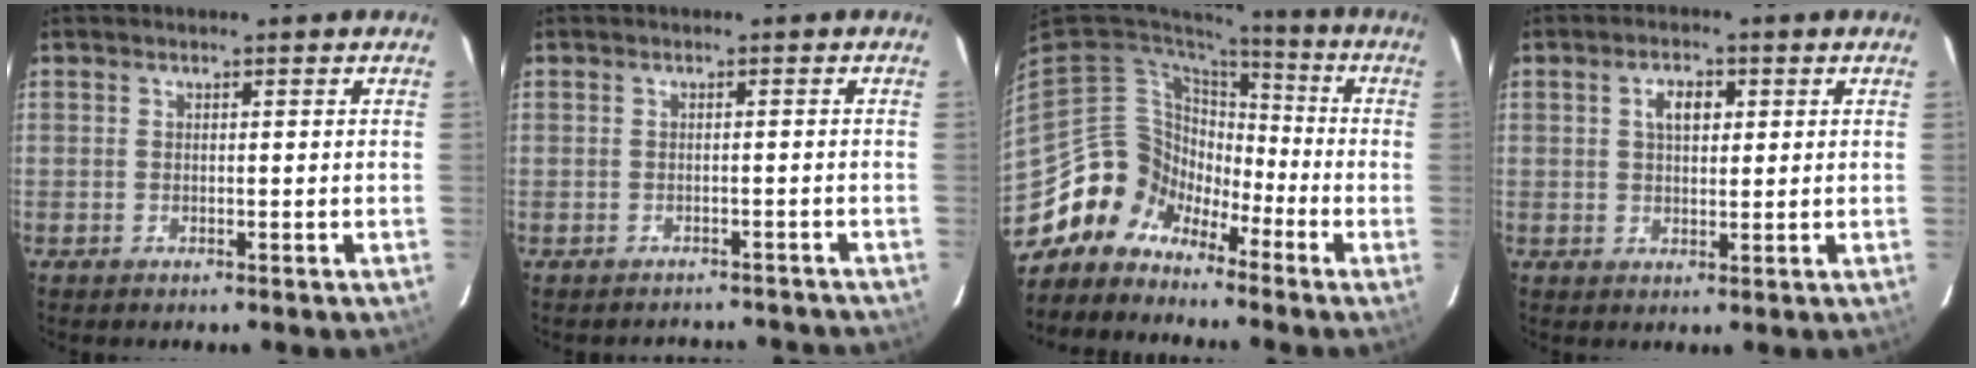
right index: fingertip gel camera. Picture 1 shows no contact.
{"total": 7.5, "force": [-6.7, 3.1, 1.5], "torque": [-0.024, 0.016, -0.074]}
{"total": 11.1, "force": [-7.6, 7.9, 1.5], "torque": [-0.038, 0.037, -0.150]}
{"total": 4.1, "force": [1.3, 2.3, 3.1], "torque": [-0.051, 0.011, 0.023]}